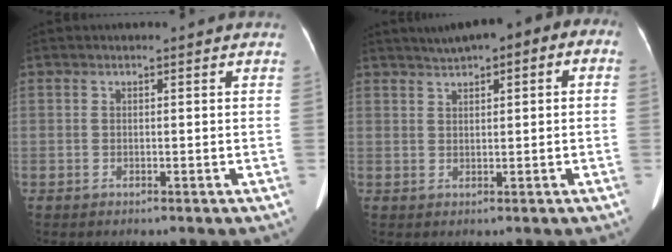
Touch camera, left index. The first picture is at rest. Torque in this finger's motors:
{"motor_torque": [1.03, -1.11, 0.04, 0.02]}